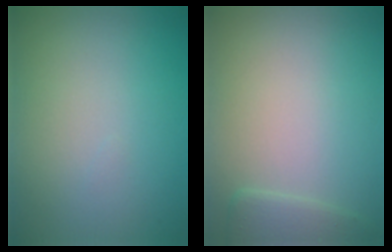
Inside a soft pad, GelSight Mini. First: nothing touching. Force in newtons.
{"total": 1.2, "press": 1.2, "slide": 0.1}